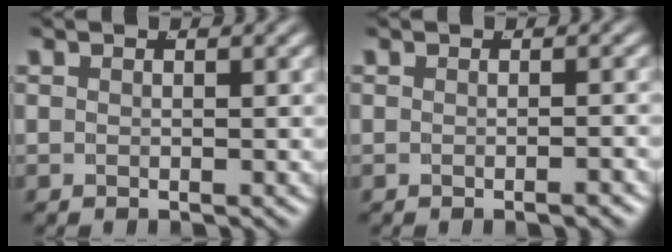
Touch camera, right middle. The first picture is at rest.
{"total": 0.9, "force": [-0.8, 0.0, 0.5], "torque": [-0.005, 0.012, -0.019]}